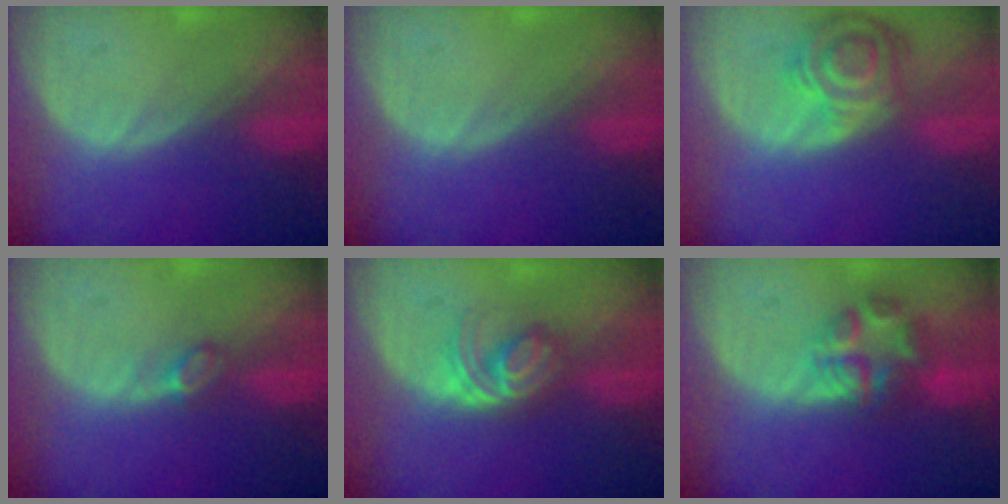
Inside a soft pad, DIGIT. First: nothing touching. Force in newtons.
{"total": 0.0}
{"total": 8.0, "press": 7.1, "slide": 3.8}
{"total": 2.0, "press": 1.9, "slide": 0.2}
{"total": 5.8, "press": 5.0, "slide": 2.9}
{"total": 6.4, "press": 6.3, "slide": 1.4}